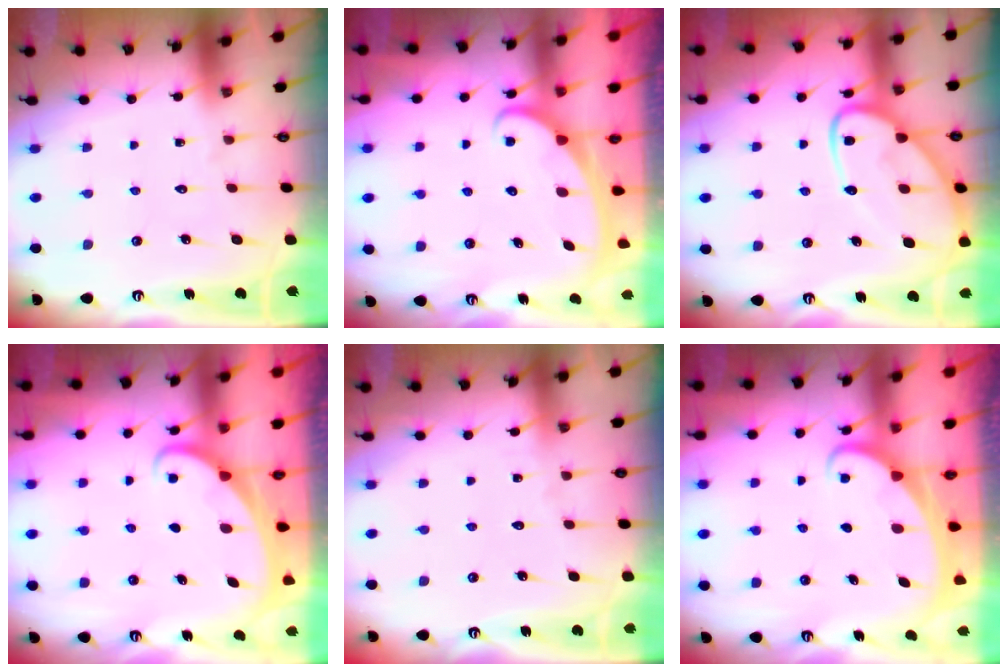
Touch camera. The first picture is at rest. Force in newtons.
{"total": 2.4, "press": 2.4, "slide": 0.4}
{"total": 12.6, "press": 12.5, "slide": 1.2}
{"total": 1.8, "press": 1.8, "slide": 0.1}
{"total": 3.3, "press": 3.3, "slide": 0.3}
{"total": 1.8, "press": 1.8, "slide": 0.2}